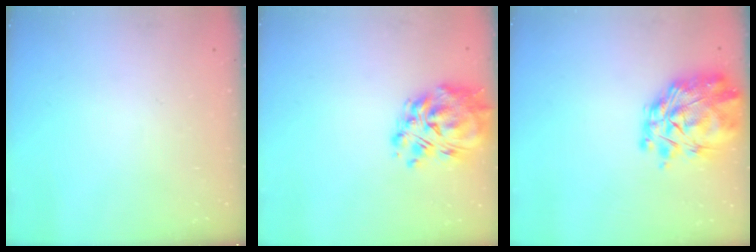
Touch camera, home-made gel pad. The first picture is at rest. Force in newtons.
{"total": 11.6, "press": 10.5, "slide": 4.7}
{"total": 8.3, "press": 7.6, "slide": 3.3}